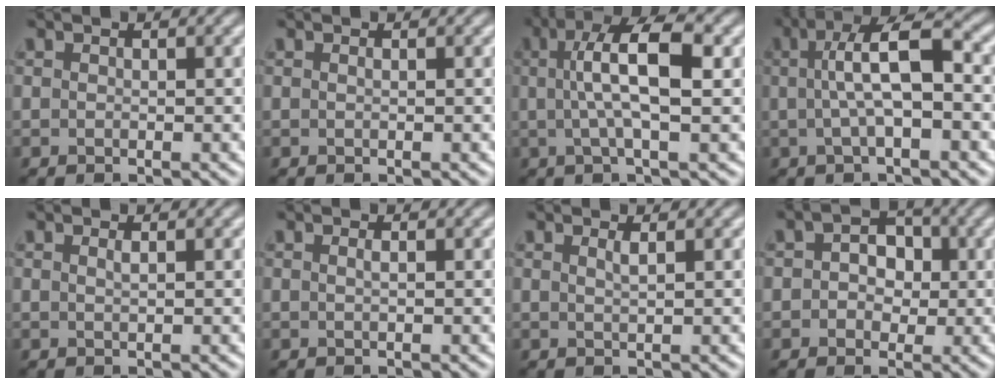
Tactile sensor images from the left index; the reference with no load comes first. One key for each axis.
{"total": 0.0}
{"total": 6.9, "fx": 1.0, "fy": 1.8, "fz": 6.5, "tx": -0.111, "ty": 0.010, "tz": 0.012}
{"total": 6.3, "fx": 0.5, "fy": 1.8, "fz": 6.0, "tx": -0.099, "ty": 0.014, "tz": 0.003}
{"total": 0.7, "fx": 0.3, "fy": 0.2, "fz": 0.6, "tx": -0.006, "ty": 0.003, "tz": 0.003}
{"total": 0.7, "fx": 0.1, "fy": 0.2, "fz": 0.6, "tx": -0.010, "ty": 0.005, "tz": 0.001}
{"total": 1.1, "fx": 0.5, "fy": 0.3, "fz": 0.9, "tx": -0.010, "ty": 0.001, "tz": 0.006}
{"total": 3.4, "fx": 0.3, "fy": 2.7, "fz": 2.1, "tx": -0.018, "ty": 0.005, "tz": -0.011}